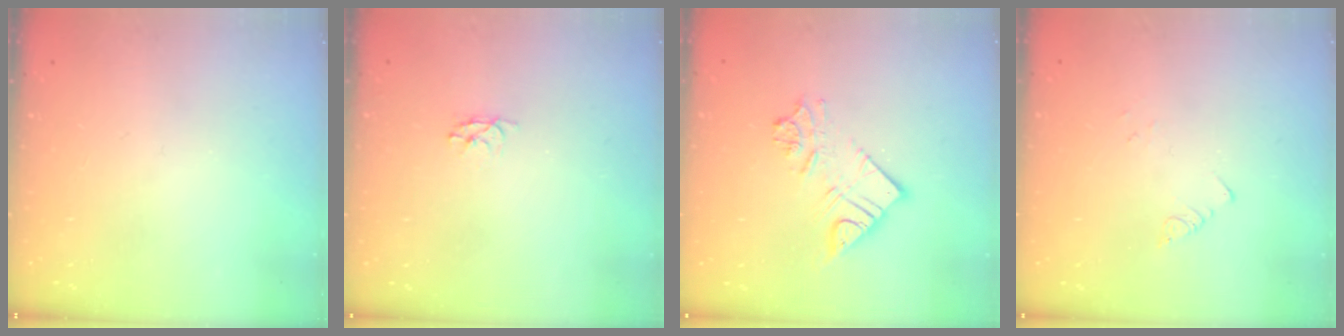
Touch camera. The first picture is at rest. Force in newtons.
{"total": 2.9, "press": 2.9, "slide": 0.3}
{"total": 10.8, "press": 10.8, "slide": 1.1}
{"total": 1.3, "press": 1.2, "slide": 0.1}